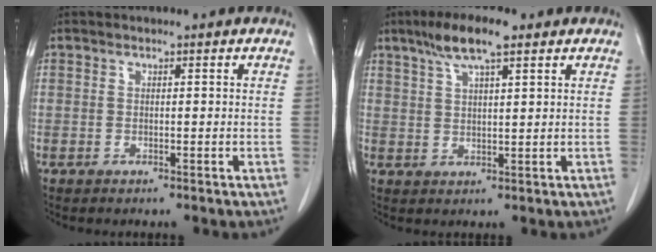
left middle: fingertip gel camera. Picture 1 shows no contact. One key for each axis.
{"total": 7.1, "fx": 4.6, "fy": 1.1, "fz": 5.2, "tx": -0.105, "ty": 0.012, "tz": 0.083}